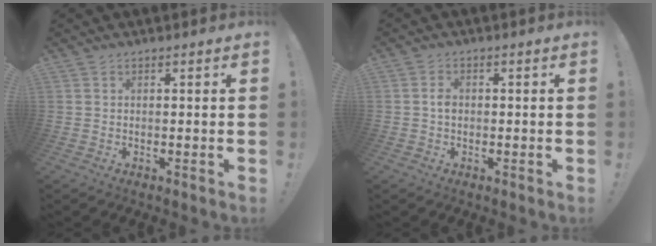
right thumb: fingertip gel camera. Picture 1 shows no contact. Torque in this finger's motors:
{"motor_torque": [0.00, -0.49, -0.31, -0.18, -0.01]}